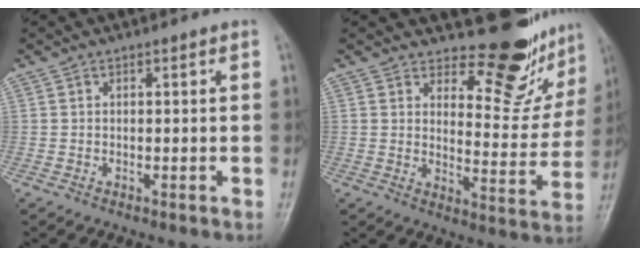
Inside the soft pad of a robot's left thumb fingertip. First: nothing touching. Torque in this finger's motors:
{"motor_torque": [-0.09, -0.10, 0.23, 0.15, -0.02]}